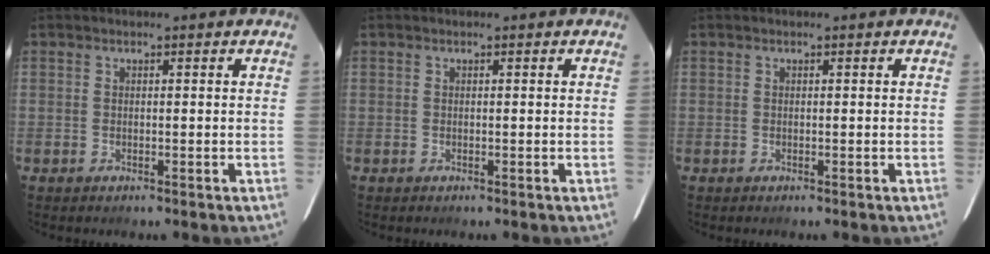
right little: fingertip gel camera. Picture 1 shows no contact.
{"total": 0.0}
{"total": 0.0}